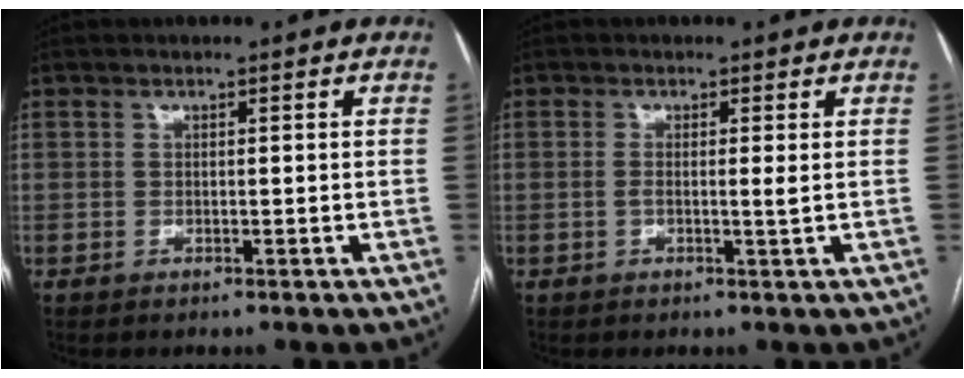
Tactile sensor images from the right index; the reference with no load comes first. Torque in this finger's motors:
{"motor_torque": [-0.23, 0.08, 0.04, 0.00]}